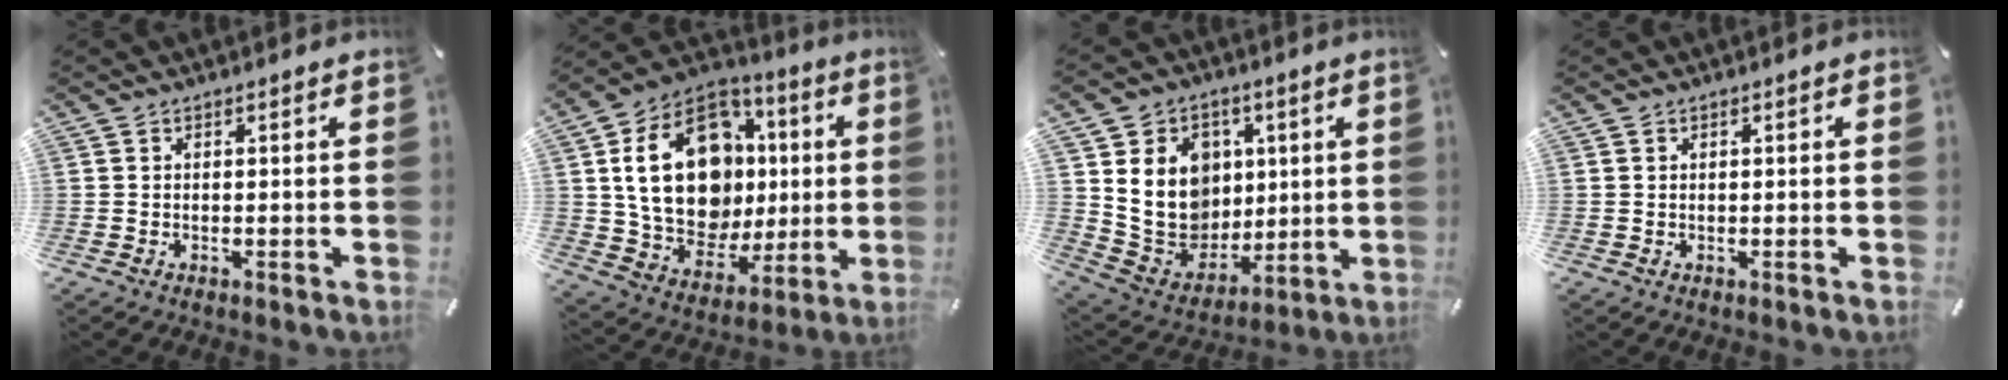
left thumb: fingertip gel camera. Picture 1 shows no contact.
{"total": 24.0, "force": [3.7, 18.0, 15.3], "torque": [-0.291, 0.000, 0.071]}
{"total": 16.4, "force": [3.7, 14.3, 7.1], "torque": [-0.133, -0.016, 0.082]}
{"total": 0.7, "force": [0.1, 0.4, 0.5], "torque": [-0.011, 0.002, 0.000]}